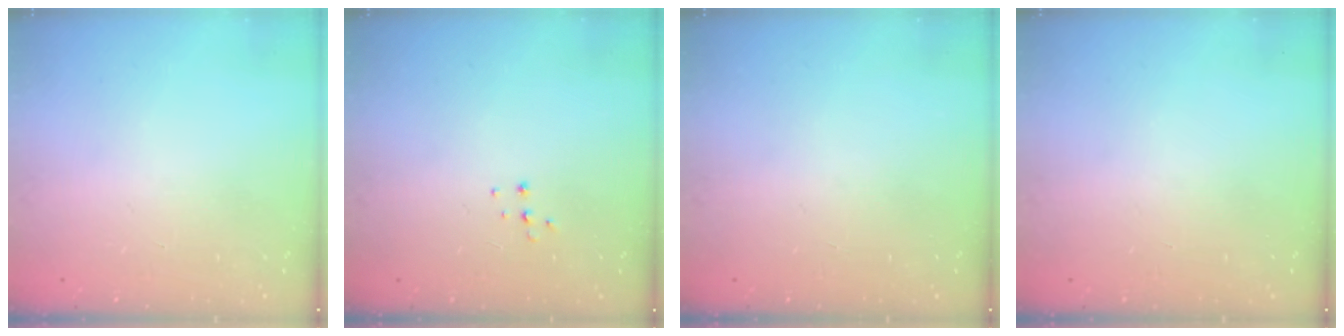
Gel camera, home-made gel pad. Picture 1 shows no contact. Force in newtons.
{"total": 3.8, "press": 3.8, "slide": 0.3}
{"total": 0.0}
{"total": 0.0}